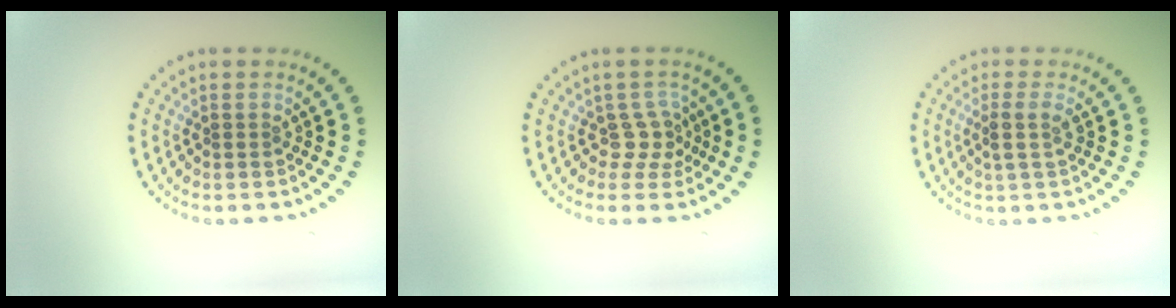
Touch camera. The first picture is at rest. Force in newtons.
{"total": 2.1, "press": 1.4, "slide": 1.5}
{"total": 1.8, "press": 1.5, "slide": 1.1}